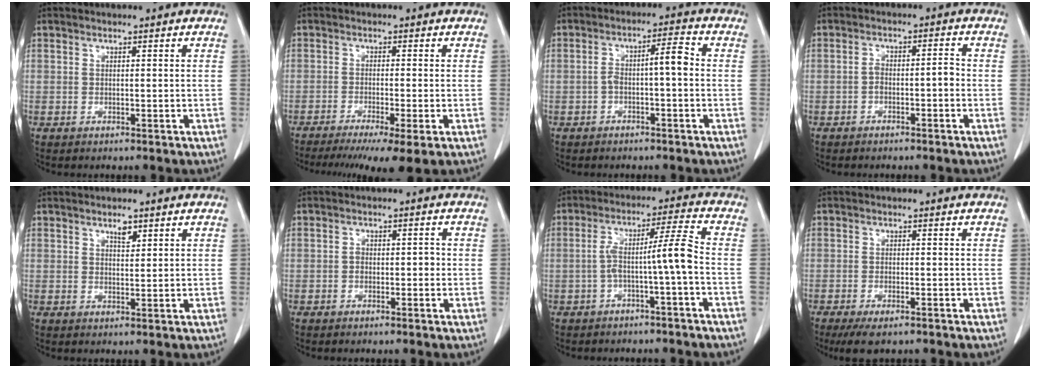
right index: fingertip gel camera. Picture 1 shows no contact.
{"total": 9.7, "force": [-6.8, 0.3, 6.9], "torque": [-0.098, -0.019, -0.106]}
{"total": 4.6, "force": [-0.6, 0.9, 4.5], "torque": [-0.076, 0.026, -0.005]}
{"total": 2.8, "force": [-1.1, 0.9, 2.3], "torque": [-0.038, 0.015, -0.014]}
{"total": 2.0, "force": [1.3, 0.7, 1.3], "torque": [-0.021, -0.003, 0.022]}
{"total": 1.8, "force": [-0.5, 1.2, 1.3], "torque": [-0.013, 0.007, -0.006]}
{"total": 6.7, "force": [-1.9, -0.7, 6.4], "torque": [-0.115, 0.032, -0.026]}
{"total": 5.1, "force": [-3.7, 1.4, 3.1], "torque": [-0.050, -0.010, -0.059]}